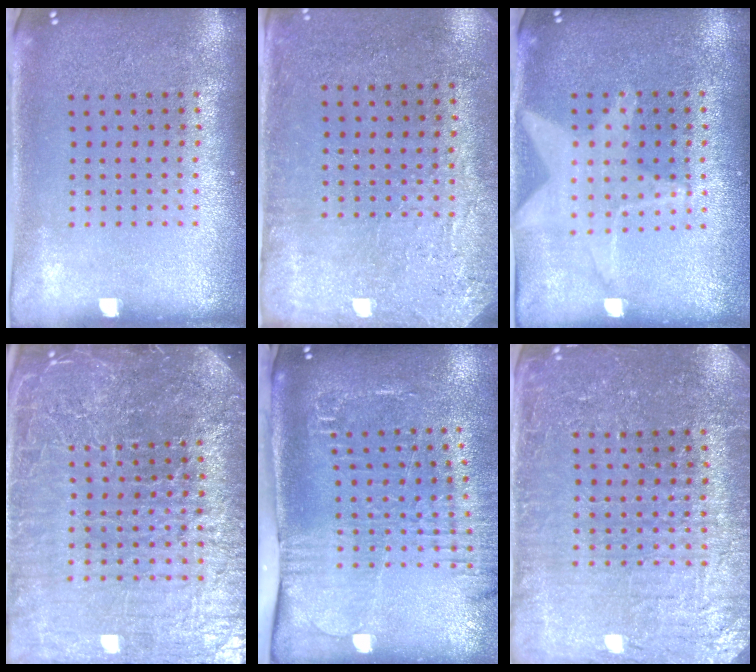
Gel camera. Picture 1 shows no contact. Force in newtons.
{"total": 2.8, "press": 2.3, "slide": 1.6}
{"total": 1.0, "press": 1.0, "slide": 0.1}
{"total": 6.8, "press": 6.0, "slide": 3.3}
{"total": 2.6, "press": 2.1, "slide": 1.5}
{"total": 4.1, "press": 4.0, "slide": 1.1}